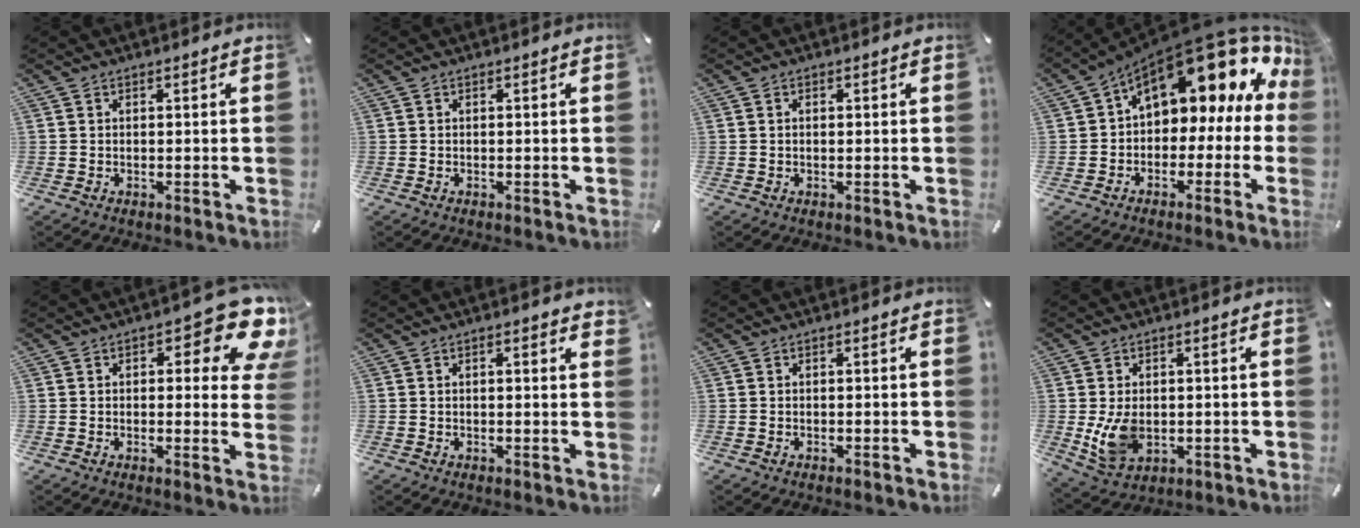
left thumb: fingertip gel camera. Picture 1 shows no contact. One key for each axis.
{"total": 0.0}
{"total": 0.8, "fx": 0.0, "fy": 0.4, "fz": 0.6, "tx": -0.014, "ty": 0.001, "tz": -0.001}
{"total": 17.3, "fx": 10.6, "fy": 8.6, "fz": 10.6, "tx": -0.152, "ty": -0.083, "tz": 0.176}
{"total": 12.9, "fx": 6.0, "fy": 5.1, "fz": 10.2, "tx": -0.124, "ty": -0.041, "tz": 0.098}
{"total": 1.3, "fx": 0.6, "fy": 0.2, "fz": 1.2, "tx": -0.016, "ty": -0.002, "tz": 0.008}
{"total": 0.0}
{"total": 8.3, "fx": -0.5, "fy": 5.8, "fz": 5.8, "tx": -0.121, "ty": -0.006, "tz": -0.009}